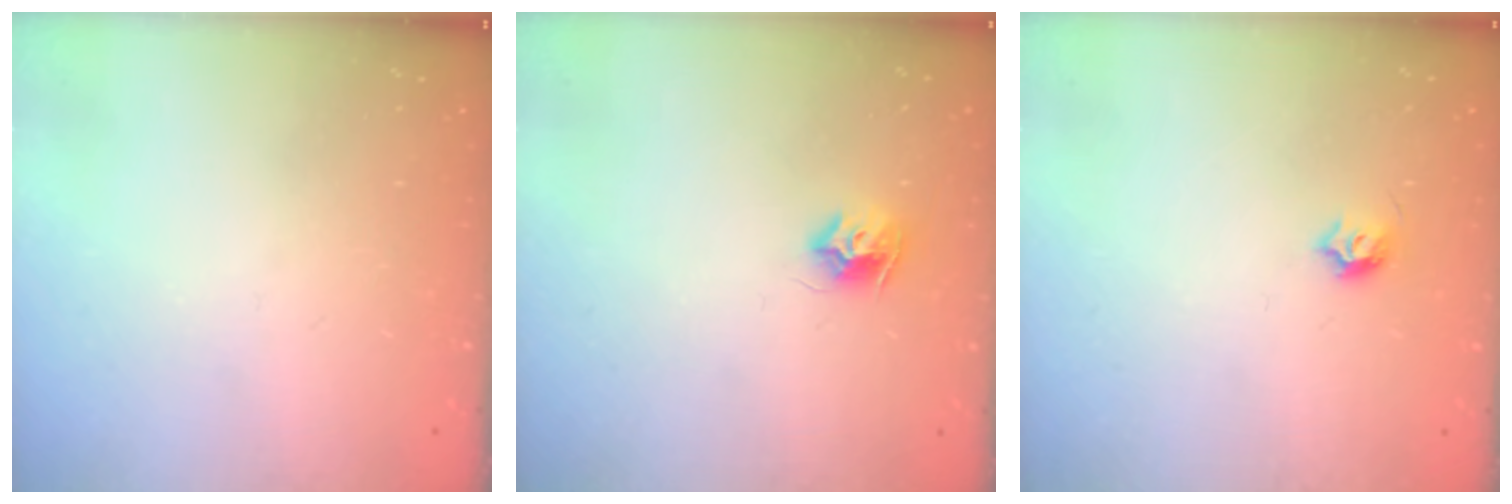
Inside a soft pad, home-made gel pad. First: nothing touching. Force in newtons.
{"total": 7.5, "press": 7.5, "slide": 0.1}
{"total": 4.5, "press": 4.3, "slide": 1.0}